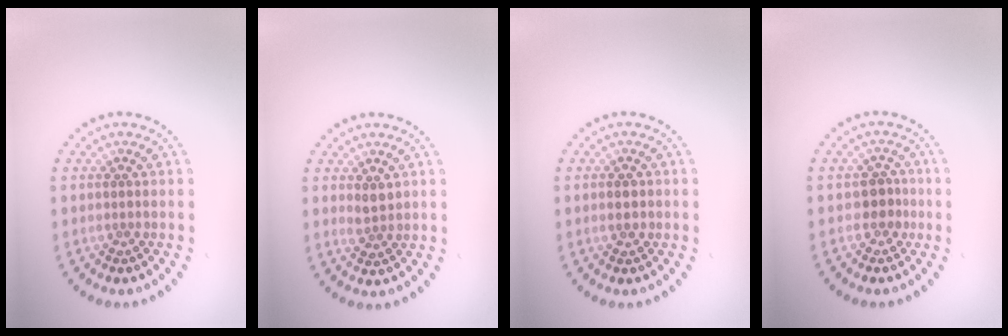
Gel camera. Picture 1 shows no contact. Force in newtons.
{"total": 1.5, "press": 1.4, "slide": 0.4}
{"total": 1.9, "press": 1.9, "slide": 0.1}
{"total": 1.9, "press": 1.5, "slide": 1.1}